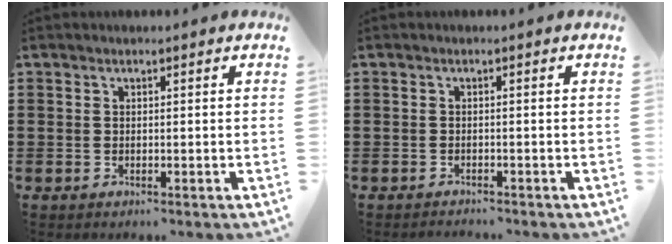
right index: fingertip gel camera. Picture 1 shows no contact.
{"total": 0.7, "force": [-0.7, 0.0, 0.1], "torque": [-0.004, -0.002, -0.015]}